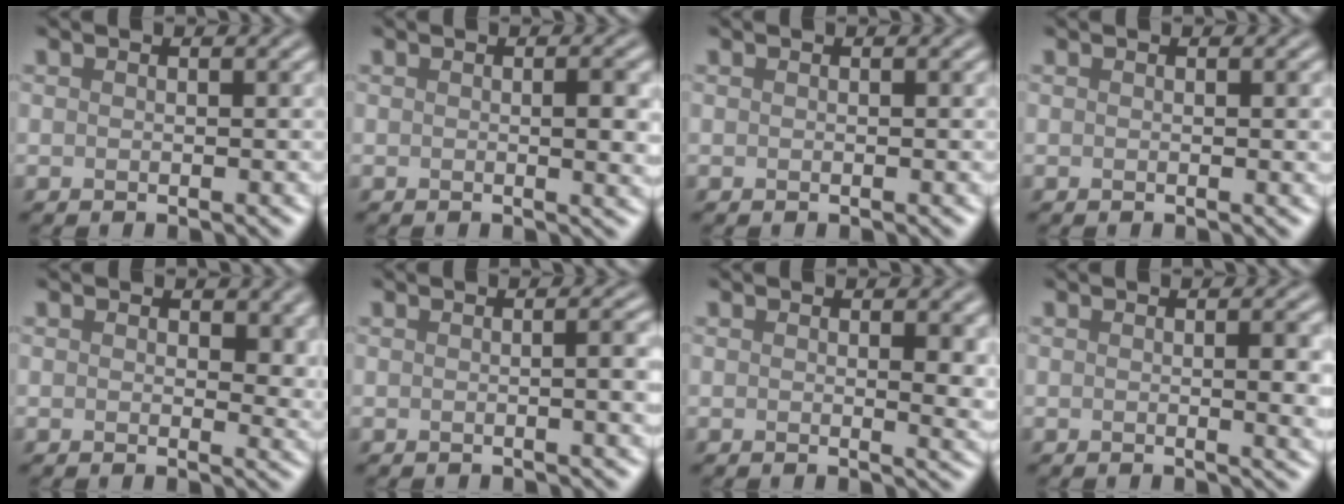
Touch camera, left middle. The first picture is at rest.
{"total": 2.3, "force": [0.1, 0.4, 2.3], "torque": [-0.031, -0.002, 0.000]}
{"total": 0.0}
{"total": 0.7, "force": [0.1, 0.1, 0.7], "torque": [-0.008, -0.001, 0.000]}
{"total": 3.4, "force": [1.0, 2.1, 2.5], "torque": [-0.028, -0.007, 0.012]}
{"total": 2.7, "force": [-0.1, 0.7, 2.6], "torque": [-0.029, 0.004, -0.003]}
{"total": 2.4, "force": [0.4, 0.7, 2.3], "torque": [-0.024, -0.006, 0.008]}
{"total": 3.1, "force": [0.1, 0.7, 3.0], "torque": [-0.035, -0.001, 0.000]}